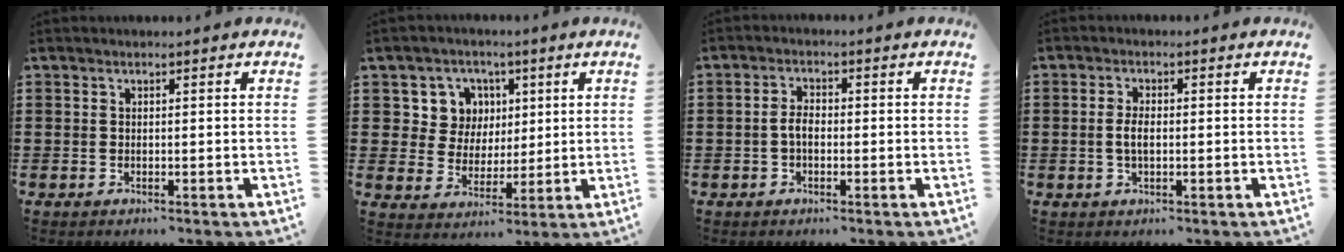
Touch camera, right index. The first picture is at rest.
{"total": 7.3, "force": [2.6, 6.7, 1.5], "torque": [-0.062, 0.009, 0.048]}
{"total": 2.6, "force": [-0.6, 1.3, 2.2], "torque": [-0.050, 0.001, -0.014]}
{"total": 2.8, "force": [-0.2, 1.2, 2.5], "torque": [-0.055, 0.001, -0.008]}